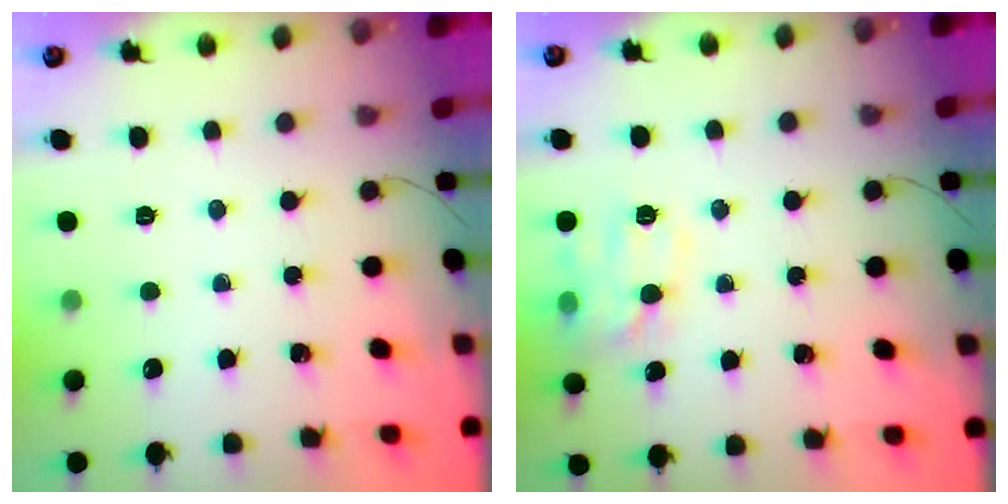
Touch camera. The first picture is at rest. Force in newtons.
{"total": 11.9, "press": 11.9, "slide": 0.4}